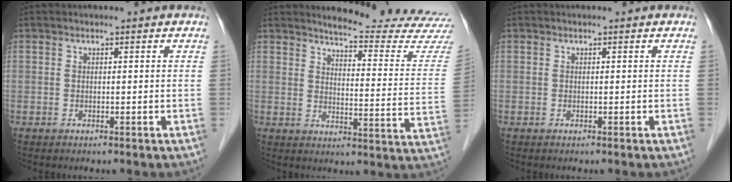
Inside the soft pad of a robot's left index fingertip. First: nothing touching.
{"total": 17.3, "force": [16.8, -0.6, 4.1], "torque": [-0.052, -0.129, 0.183]}
{"total": 0.0}